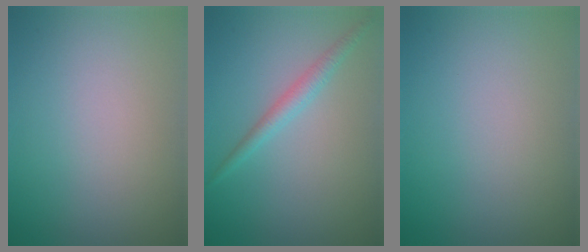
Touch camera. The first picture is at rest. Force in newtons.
{"total": 1.7, "press": 1.7, "slide": 0.1}
{"total": 0.0}